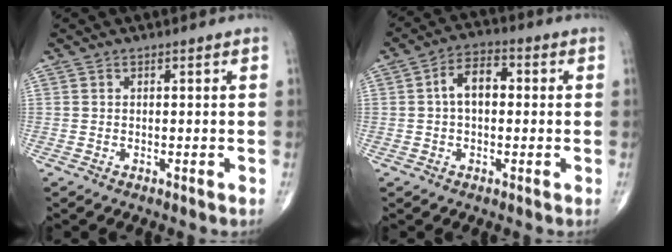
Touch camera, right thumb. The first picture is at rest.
{"total": 6.7, "force": [0.5, 4.1, 5.3], "torque": [-0.079, 0.024, -0.002]}